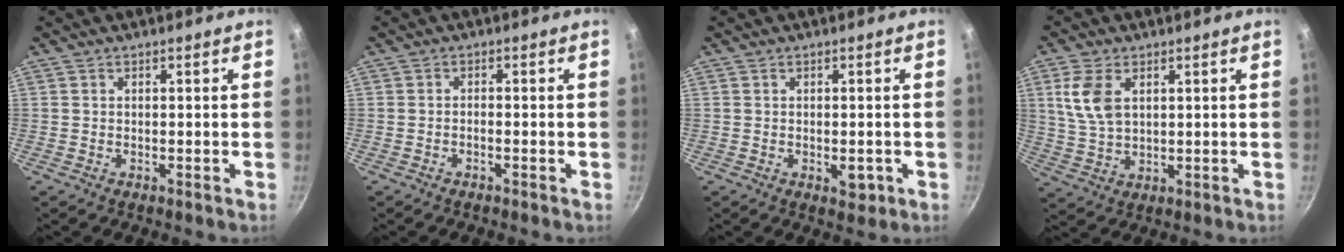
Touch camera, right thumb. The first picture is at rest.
{"total": 1.0, "force": [-0.7, 0.2, 0.6], "torque": [-0.017, 0.007, -0.017]}
{"total": 2.7, "force": [-1.2, 1.4, 2.0], "torque": [-0.021, 0.007, -0.011]}
{"total": 7.9, "force": [2.8, 4.7, 5.8], "torque": [-0.112, -0.013, 0.062]}